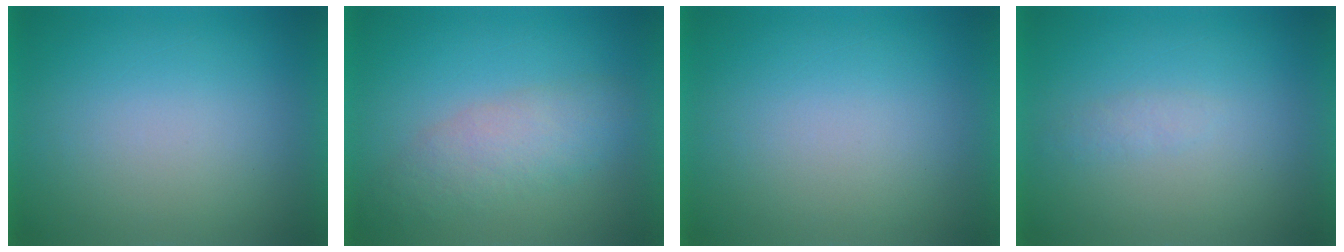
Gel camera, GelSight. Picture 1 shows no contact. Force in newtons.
{"total": 3.7}
{"total": 0.0}
{"total": 1.3}